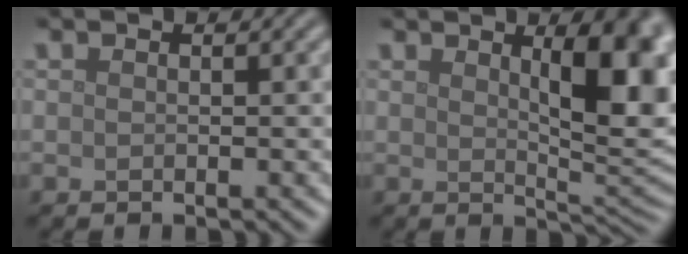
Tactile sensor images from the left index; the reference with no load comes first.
{"total": 7.8, "force": [2.4, 2.4, 7.0], "torque": [-0.092, -0.004, 0.042]}